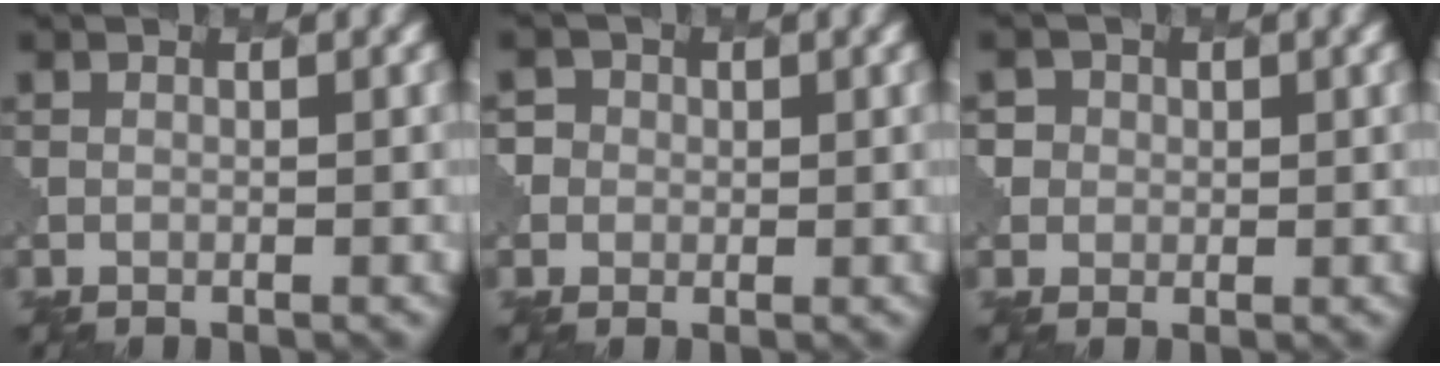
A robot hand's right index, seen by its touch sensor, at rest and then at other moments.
{"total": 2.9, "force": [0.7, 2.7, 0.5], "torque": [0.011, 0.018, -0.019]}
{"total": 2.6, "force": [1.1, 2.3, 0.3], "torque": [0.006, 0.009, 0.004]}